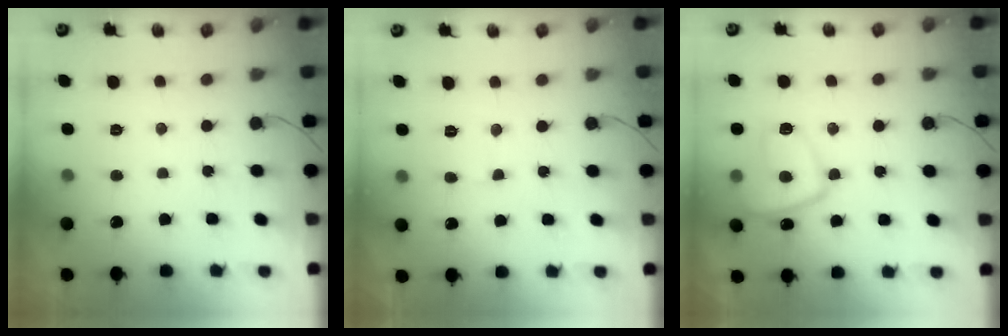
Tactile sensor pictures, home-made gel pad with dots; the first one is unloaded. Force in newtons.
{"total": 3.9, "press": 3.9, "slide": 0.4}
{"total": 10.6, "press": 10.5, "slide": 1.2}